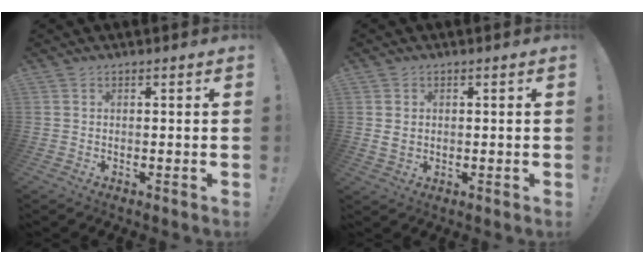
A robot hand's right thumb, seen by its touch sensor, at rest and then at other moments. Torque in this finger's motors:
{"motor_torque": [-0.08, -0.26, 0.09, -0.04, 0.12]}